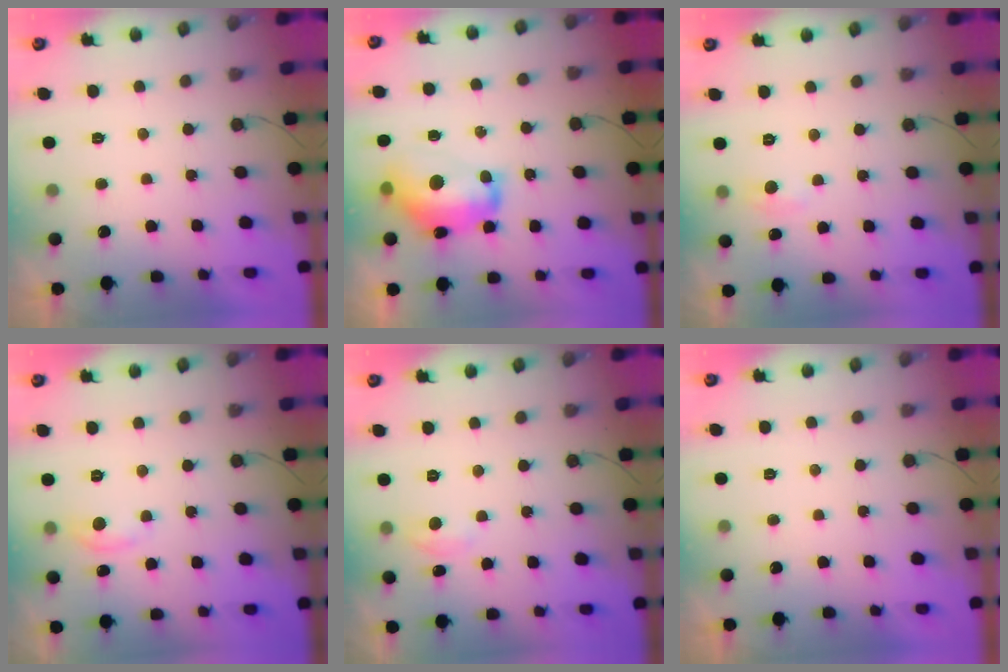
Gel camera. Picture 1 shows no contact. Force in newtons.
{"total": 14.2, "press": 14.1, "slide": 1.7}
{"total": 4.2, "press": 4.1, "slide": 0.7}
{"total": 4.1, "press": 4.1, "slide": 0.5}
{"total": 4.0, "press": 3.9, "slide": 0.6}
{"total": 0.0}